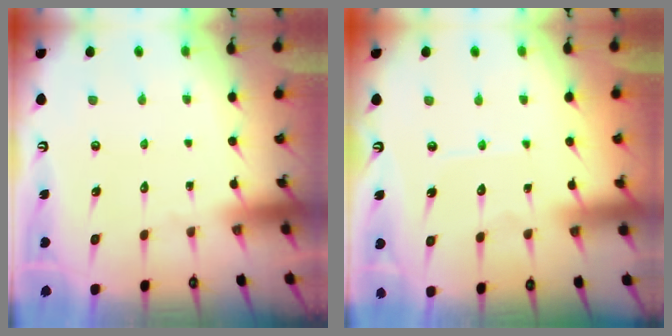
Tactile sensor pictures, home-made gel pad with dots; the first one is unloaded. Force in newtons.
{"total": 5.3, "press": 5.2, "slide": 0.6}